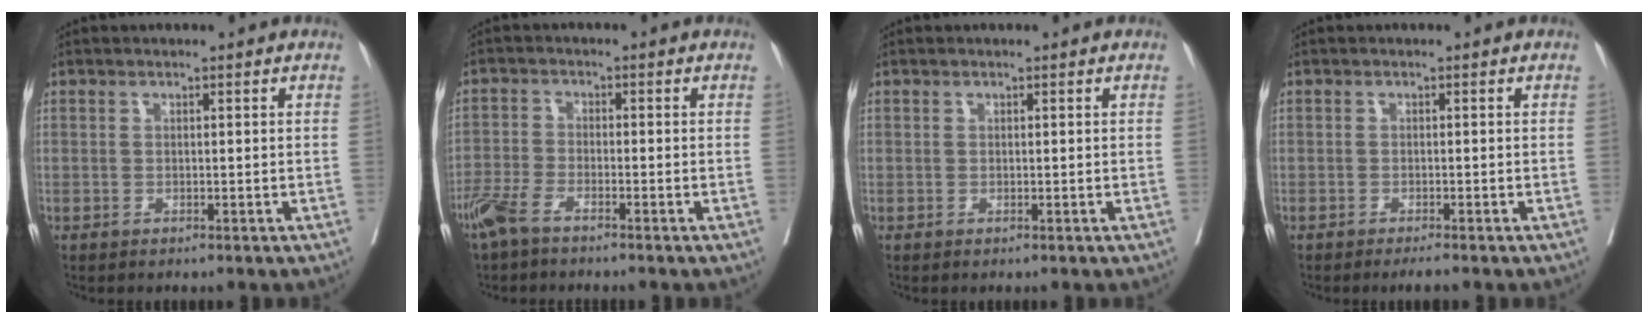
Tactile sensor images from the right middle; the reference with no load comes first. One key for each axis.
{"total": 4.2, "fx": -3.3, "fy": 1.0, "fz": 2.4, "tx": -0.059, "ty": -0.004, "tz": -0.070}
{"total": 0.0}
{"total": 1.6, "fx": -1.4, "fy": -0.1, "fz": 0.8, "tx": -0.012, "ty": -0.005, "tz": -0.024}